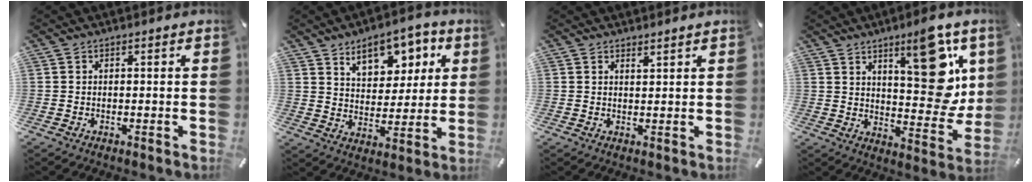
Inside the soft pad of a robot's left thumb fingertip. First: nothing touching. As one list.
[{"total": 10.3, "force": [6.3, 6.4, 5.0], "torque": [-0.069, -0.028, 0.108]}, {"total": 1.3, "force": [1.3, 0.0, 0.2], "torque": [-0.004, -0.004, 0.025]}, {"total": 18.4, "force": [8.8, 7.9, 14.2], "torque": [-0.158, -0.059, 0.135]}]